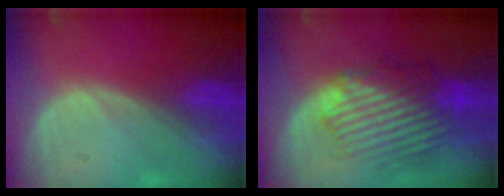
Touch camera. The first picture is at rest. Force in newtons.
{"total": 9.6, "press": 9.0, "slide": 3.3}